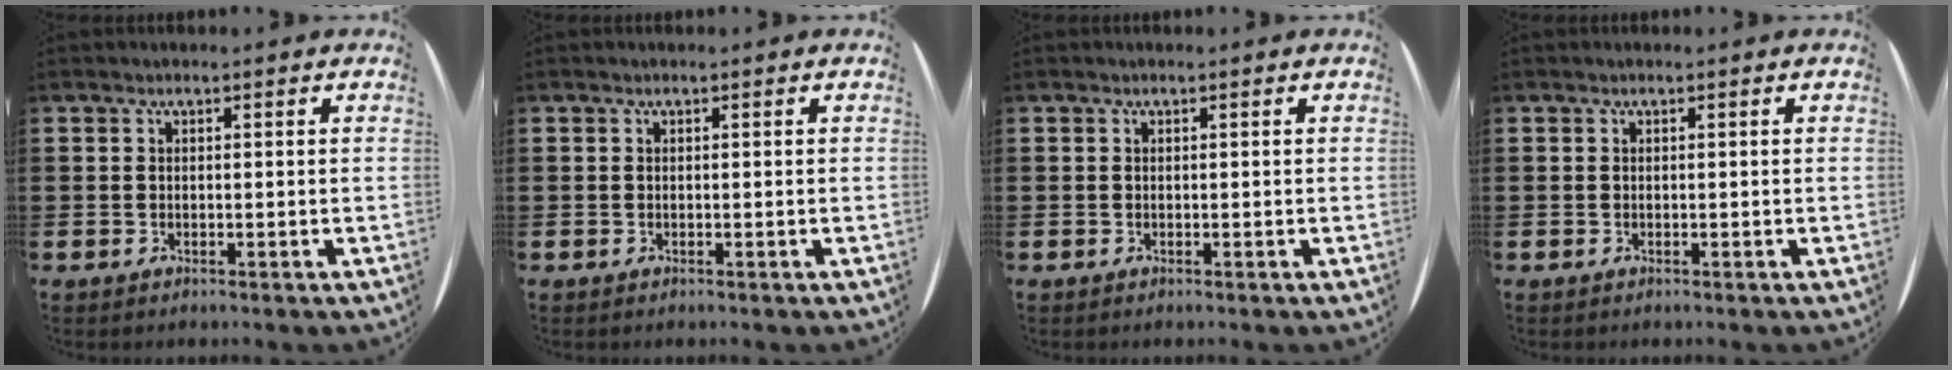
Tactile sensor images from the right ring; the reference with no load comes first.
{"total": 0.0}
{"total": 0.0}
{"total": 0.0}